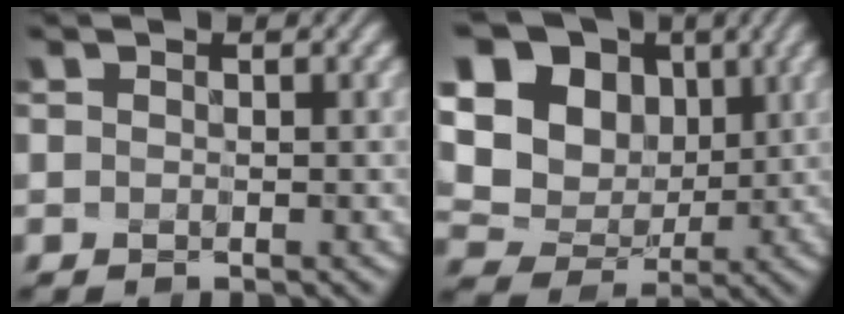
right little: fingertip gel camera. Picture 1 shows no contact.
{"total": 13.9, "force": [4.4, 11.5, 6.5], "torque": [-0.158, 0.011, 0.090]}